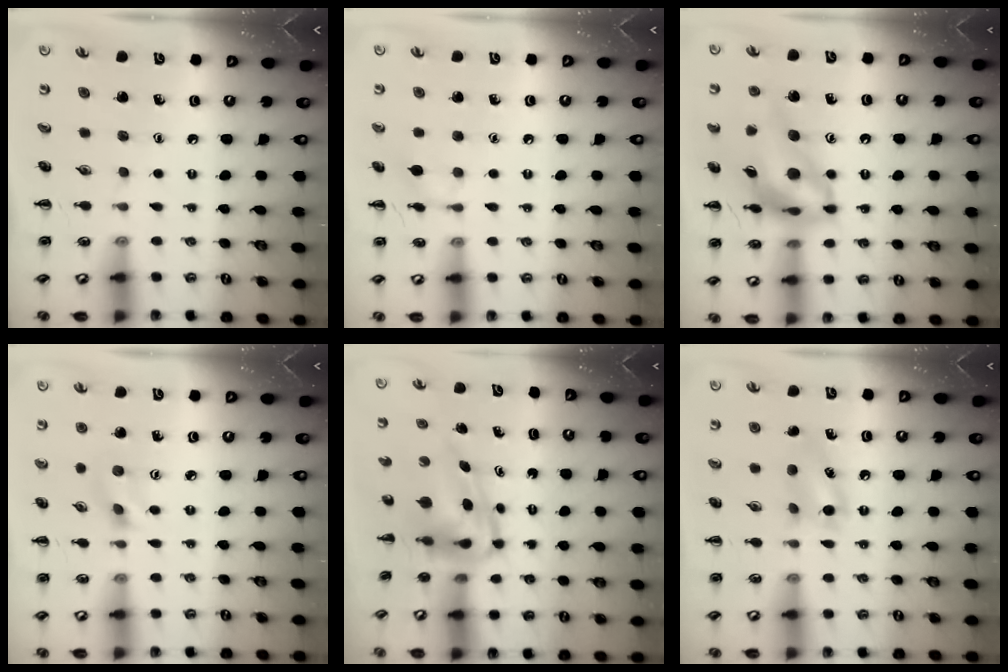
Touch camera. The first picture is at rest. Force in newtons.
{"total": 5.9, "press": 5.7, "slide": 1.7}
{"total": 16.6, "press": 15.9, "slide": 5.0}
{"total": 2.7, "press": 2.6, "slide": 0.8}
{"total": 5.0, "press": 4.9, "slide": 0.9}
{"total": 5.2, "press": 5.1, "slide": 1.3}